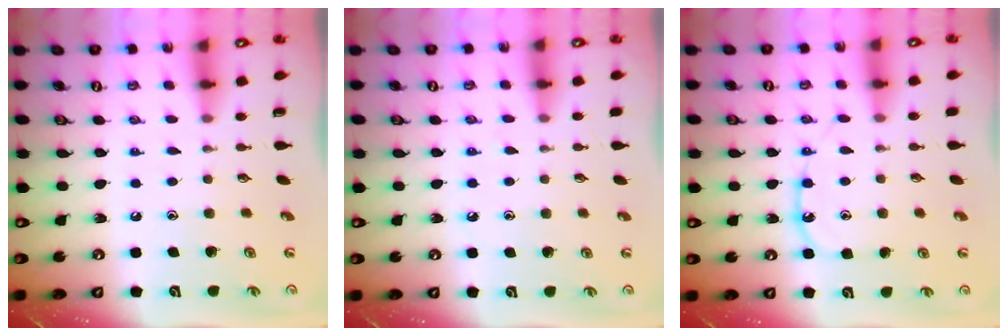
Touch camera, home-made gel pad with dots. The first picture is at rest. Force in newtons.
{"total": 4.4, "press": 4.3, "slide": 0.6}
{"total": 9.5, "press": 9.5, "slide": 1.1}